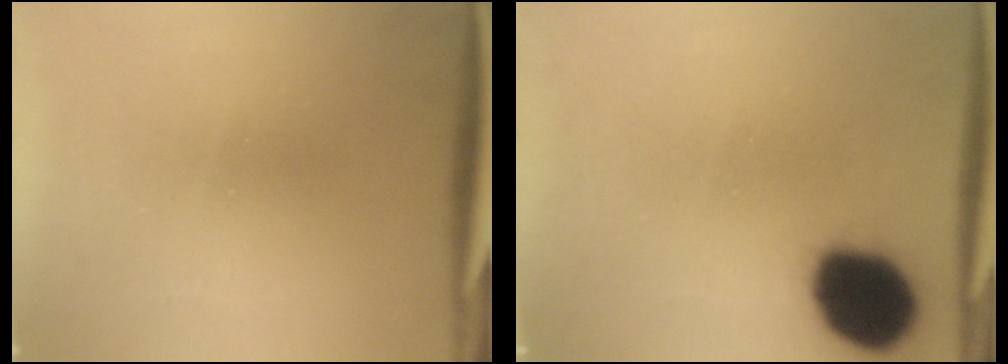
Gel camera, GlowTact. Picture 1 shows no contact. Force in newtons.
{"total": 17.8}